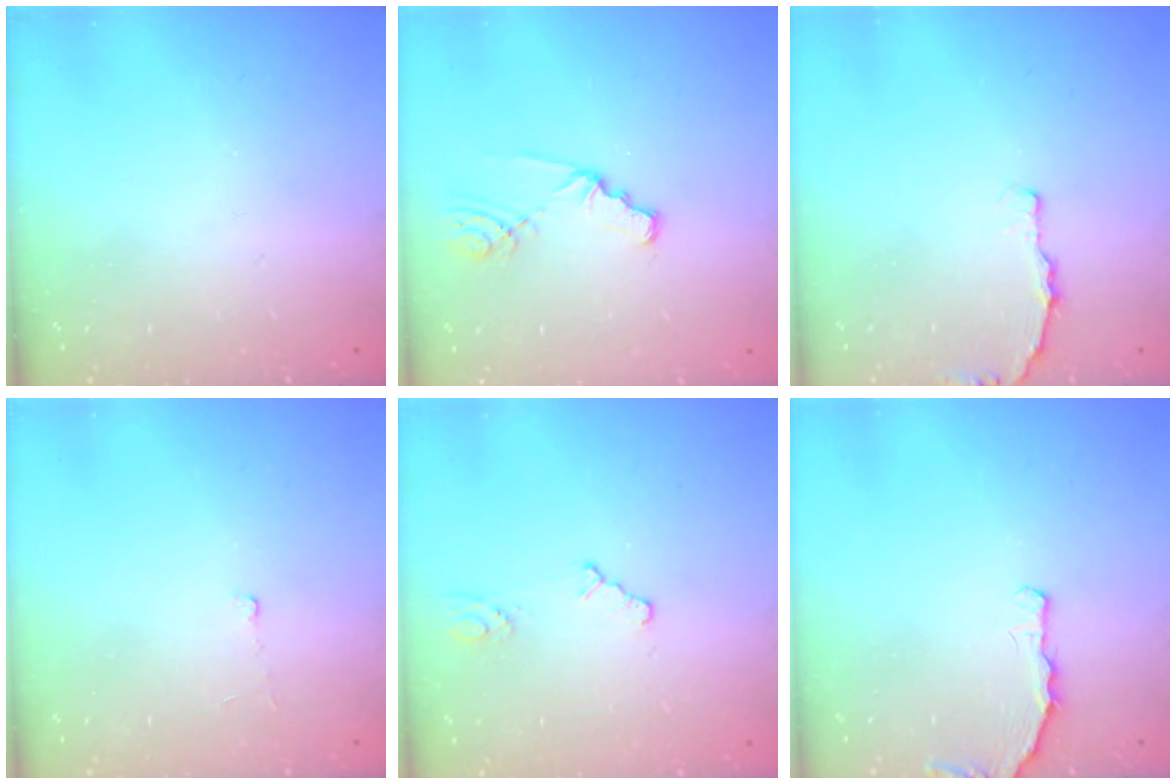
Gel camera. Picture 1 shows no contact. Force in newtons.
{"total": 2.6, "press": 2.6, "slide": 0.3}
{"total": 3.7, "press": 3.7, "slide": 0.4}
{"total": 1.6, "press": 1.6, "slide": 0.3}
{"total": 2.6, "press": 2.6, "slide": 0.4}
{"total": 4.8, "press": 3.4, "slide": 3.4}